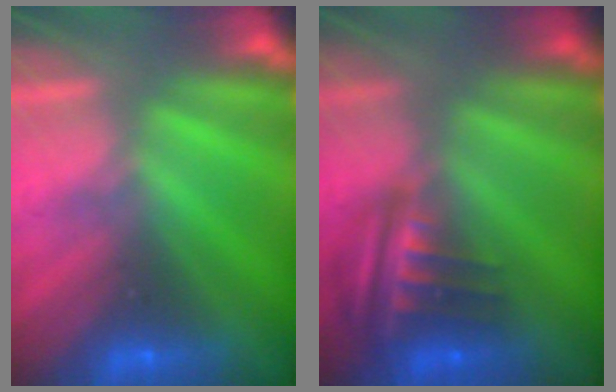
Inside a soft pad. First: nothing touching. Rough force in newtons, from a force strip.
{"total": 8.5}